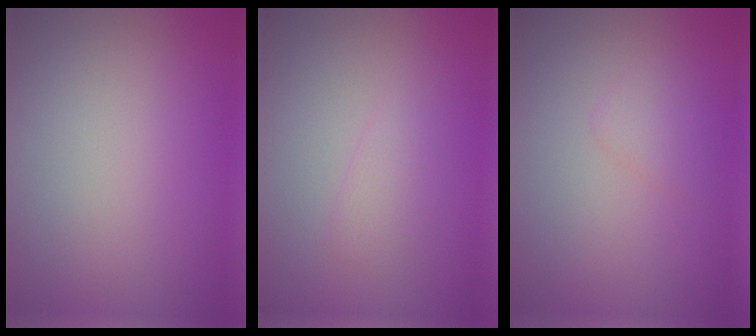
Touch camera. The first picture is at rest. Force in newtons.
{"total": 1.4, "press": 1.4, "slide": 0.1}
{"total": 1.3, "press": 1.3, "slide": 0.1}